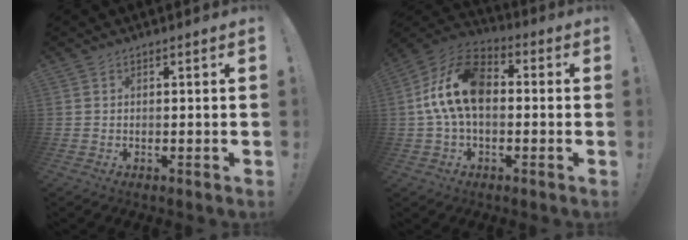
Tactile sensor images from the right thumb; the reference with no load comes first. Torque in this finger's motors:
{"motor_torque": [0.66, 1.48, 1.78, -0.41, 0.15]}